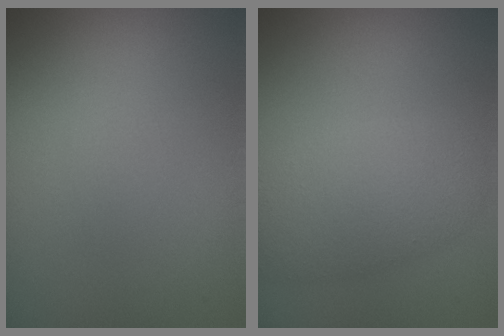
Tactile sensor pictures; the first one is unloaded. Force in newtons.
{"total": 5.0, "press": 5.0, "slide": 0.1}